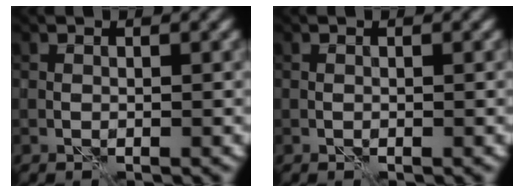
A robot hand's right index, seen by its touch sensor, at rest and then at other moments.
{"total": 0.0}